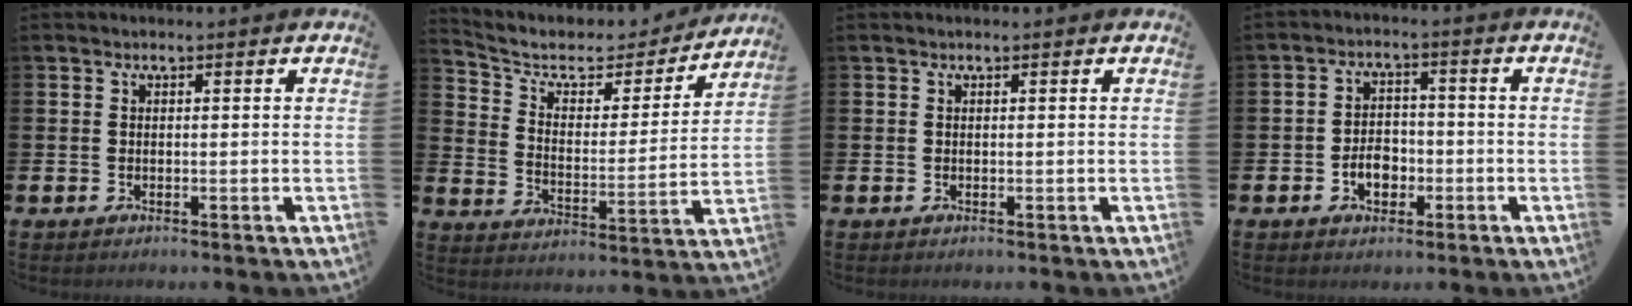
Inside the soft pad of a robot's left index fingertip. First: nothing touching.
{"total": 6.9, "force": [5.8, 3.0, 2.3], "torque": [-0.069, -0.042, 0.092]}
{"total": 0.0}
{"total": 3.9, "force": [-1.4, 2.7, 2.4], "torque": [-0.024, -0.006, -0.032]}